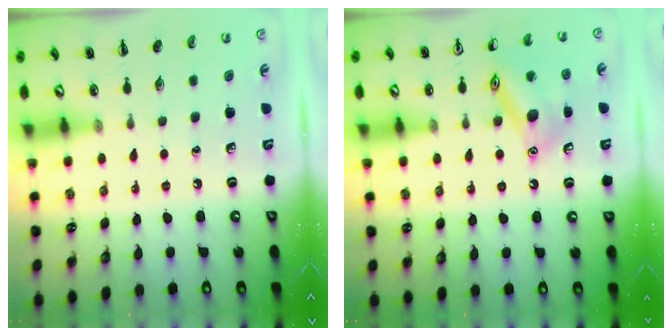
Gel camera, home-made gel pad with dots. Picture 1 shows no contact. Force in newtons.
{"total": 15.5, "press": 15.4, "slide": 1.4}